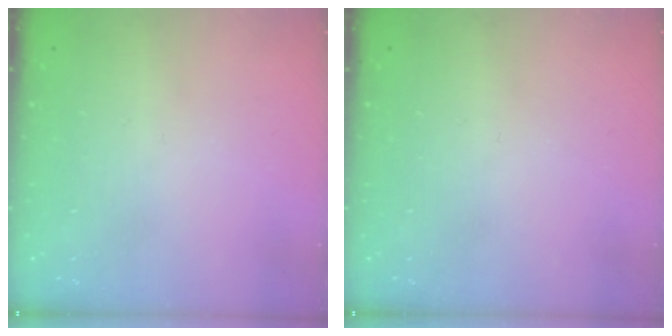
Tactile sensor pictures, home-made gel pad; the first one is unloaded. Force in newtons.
{"total": 0.0}